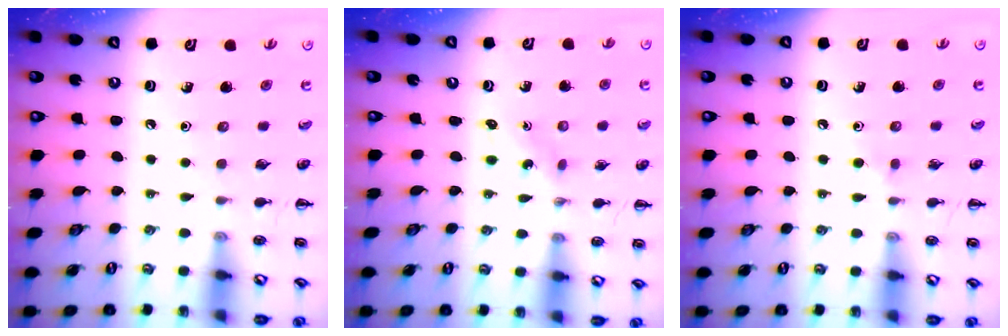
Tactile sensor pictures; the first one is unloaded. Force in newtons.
{"total": 1.7, "press": 1.6, "slide": 0.6}
{"total": 2.4, "press": 2.3, "slide": 0.9}